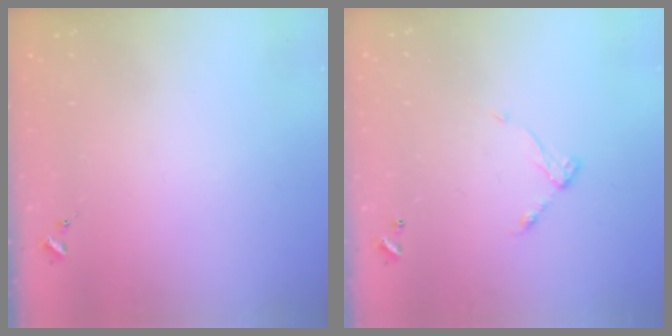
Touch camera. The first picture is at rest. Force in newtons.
{"total": 7.1, "press": 7.1, "slide": 0.5}